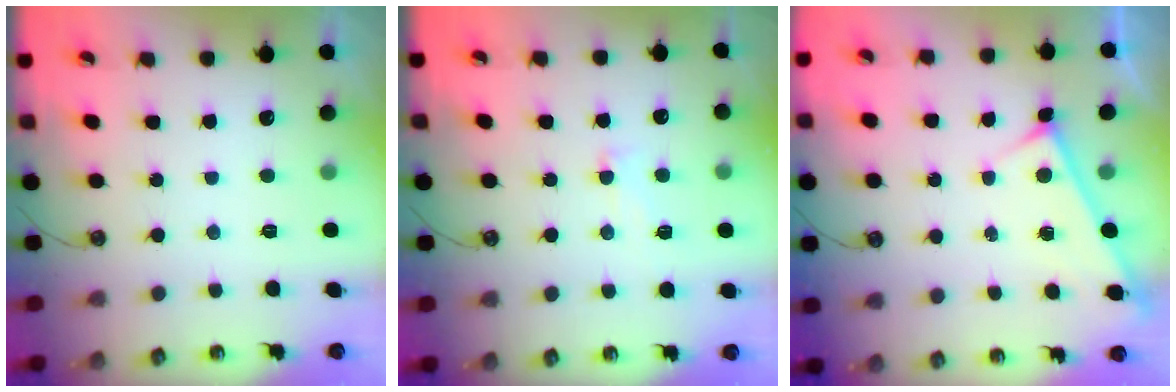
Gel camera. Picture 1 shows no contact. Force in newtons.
{"total": 3.7, "press": 3.6, "slide": 0.8}
{"total": 4.5, "press": 4.5, "slide": 0.2}